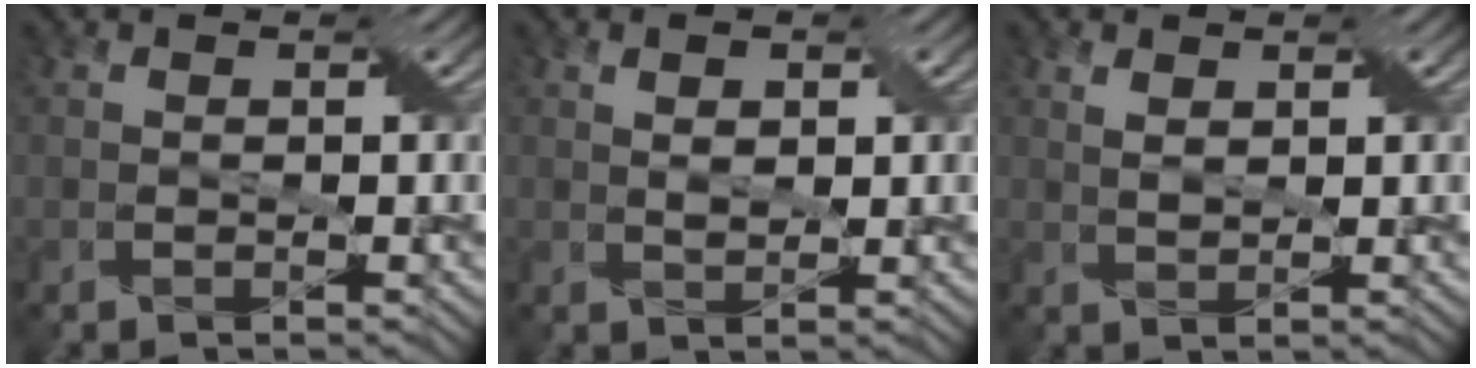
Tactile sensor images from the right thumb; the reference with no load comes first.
{"total": 2.2, "force": [0.8, 1.1, 1.8], "torque": [-0.032, -0.002, 0.016]}
{"total": 1.7, "force": [1.0, 0.8, 1.2], "torque": [-0.029, 0.001, 0.021]}